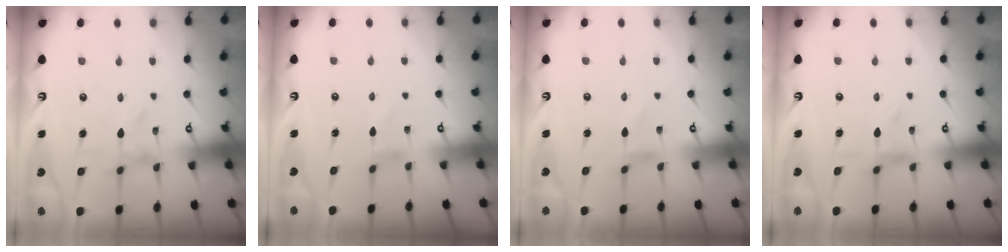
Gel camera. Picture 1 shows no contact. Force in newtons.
{"total": 0.0}
{"total": 0.7, "press": 0.7, "slide": 0.1}
{"total": 0.7, "press": 0.6, "slide": 0.3}